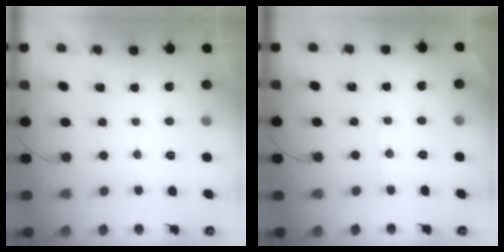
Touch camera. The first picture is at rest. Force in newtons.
{"total": 3.0, "press": 3.0, "slide": 0.3}